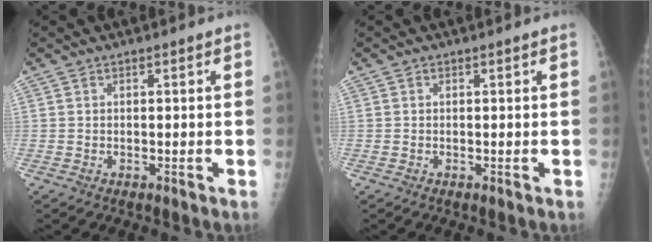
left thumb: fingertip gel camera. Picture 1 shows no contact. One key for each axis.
{"total": 0.0}